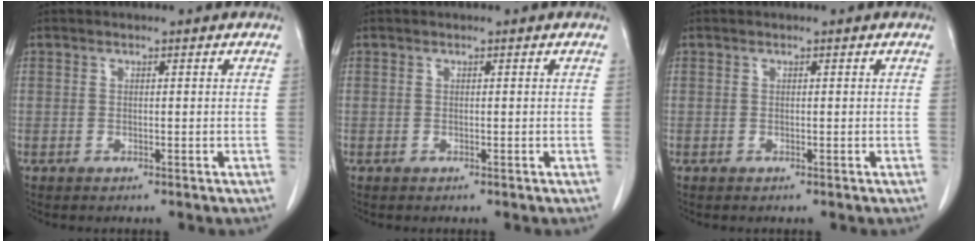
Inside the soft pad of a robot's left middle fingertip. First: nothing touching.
{"total": 0.0}
{"total": 0.0}